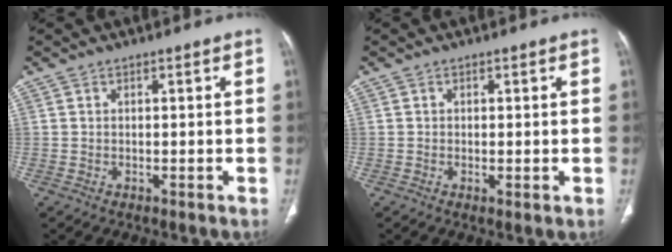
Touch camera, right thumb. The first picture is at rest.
{"total": 1.0, "force": [-0.2, 0.2, 1.0], "torque": [-0.022, -0.006, -0.003]}